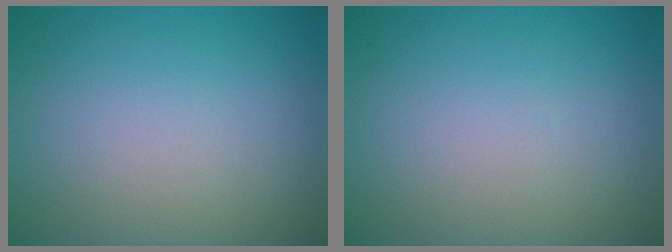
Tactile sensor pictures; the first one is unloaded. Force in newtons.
{"total": 0.0}